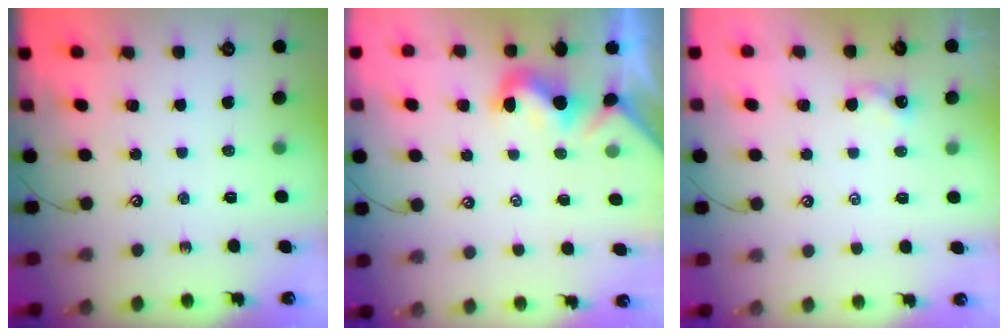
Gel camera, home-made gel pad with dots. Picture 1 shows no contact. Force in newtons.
{"total": 1.0, "press": 0.9, "slide": 0.4}
{"total": 1.2, "press": 1.1, "slide": 0.3}